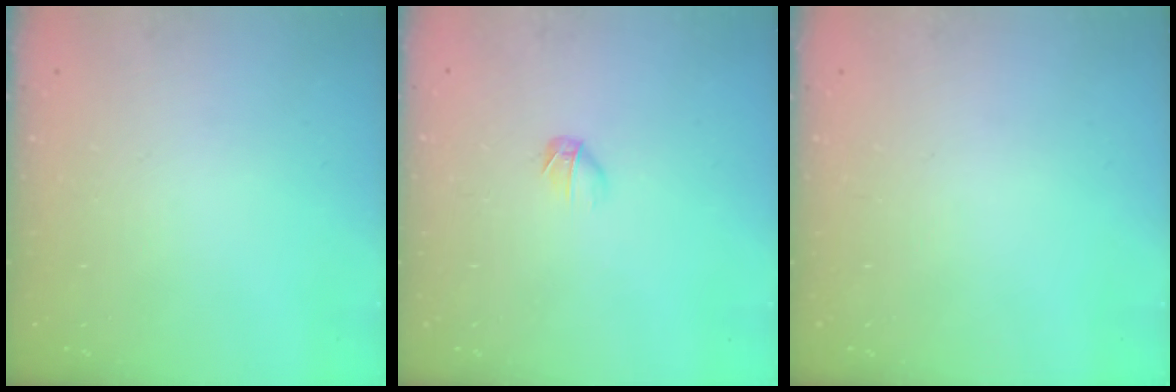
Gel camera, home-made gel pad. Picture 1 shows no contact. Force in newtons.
{"total": 3.7, "press": 3.6, "slide": 1.0}
{"total": 0.0}